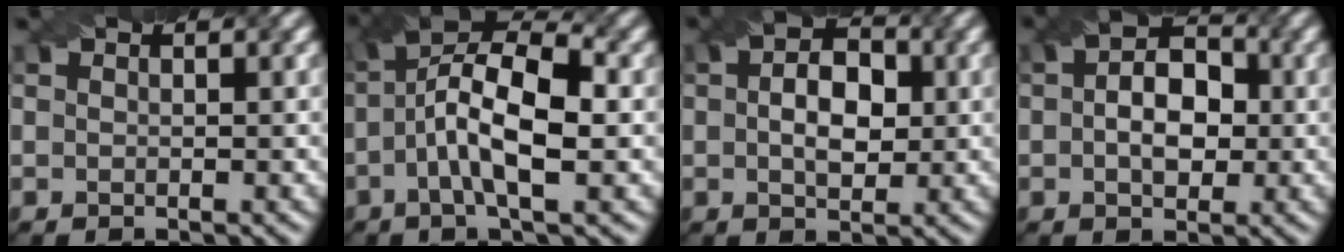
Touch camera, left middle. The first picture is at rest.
{"total": 7.7, "force": [-1.4, 2.7, 7.0], "torque": [-0.127, 0.020, -0.016]}
{"total": 3.9, "force": [-0.3, 2.7, 2.9], "torque": [-0.036, 0.008, 0.005]}
{"total": 4.5, "force": [-0.6, 3.2, 3.1], "torque": [-0.036, 0.010, 0.000]}